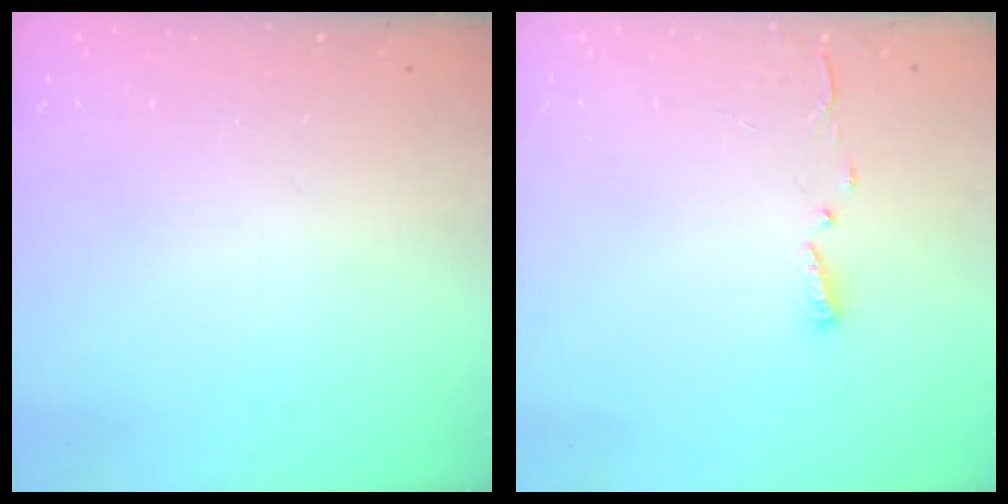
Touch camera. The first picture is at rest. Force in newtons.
{"total": 3.0, "press": 2.9, "slide": 0.3}